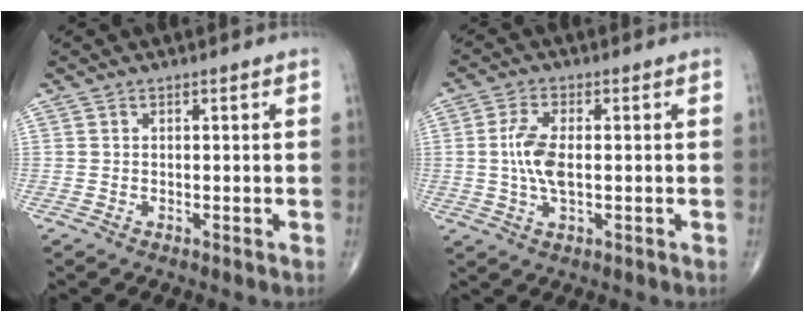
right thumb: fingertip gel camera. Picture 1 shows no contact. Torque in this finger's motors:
{"motor_torque": [1.46, 1.37, 1.06, 0.14, 0.35]}